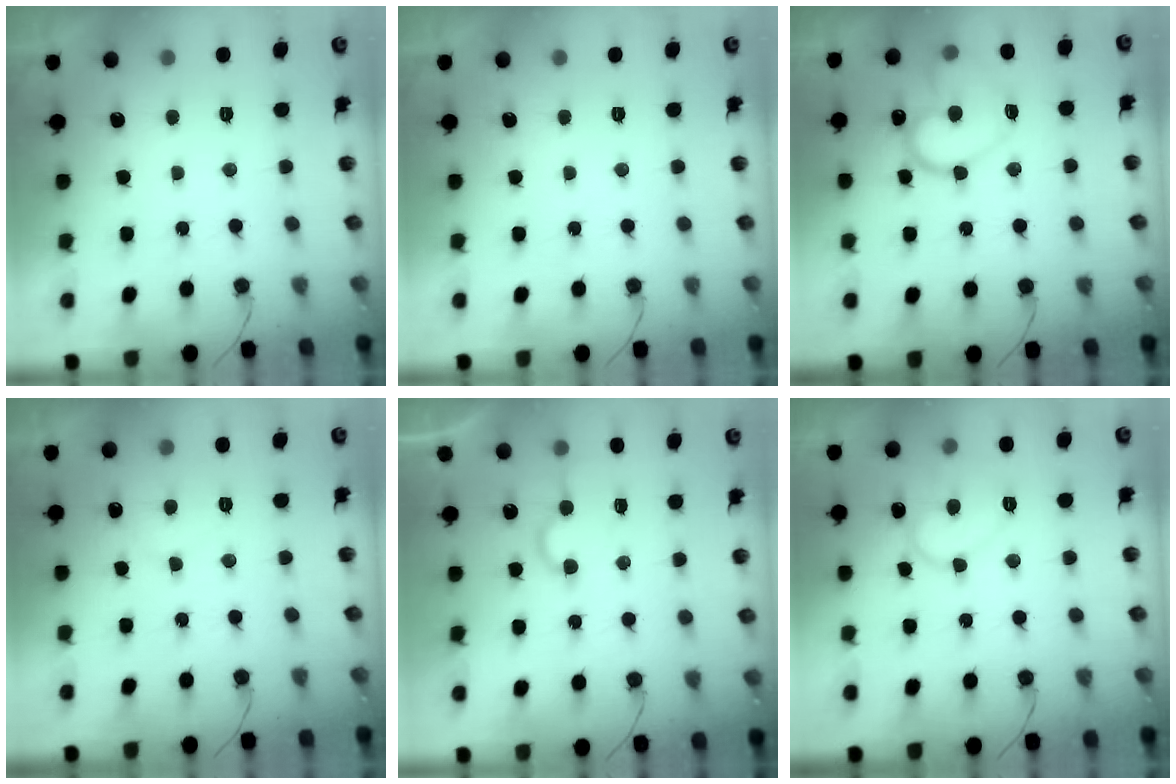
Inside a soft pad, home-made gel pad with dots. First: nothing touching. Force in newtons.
{"total": 0.0}
{"total": 15.5, "press": 15.4, "slide": 1.3}
{"total": 5.5, "press": 5.5, "slide": 0.5}
{"total": 6.6, "press": 6.6, "slide": 0.7}
{"total": 10.2, "press": 10.1, "slide": 0.8}